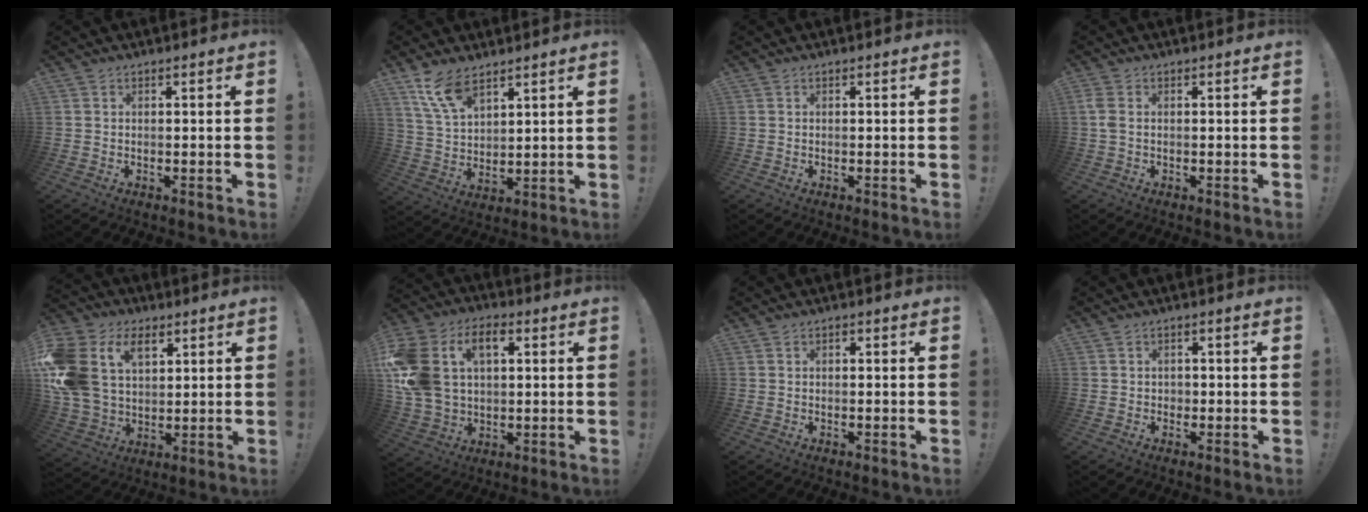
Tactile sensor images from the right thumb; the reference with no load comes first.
{"total": 10.2, "force": [7.3, 4.1, 5.8], "torque": [-0.114, -0.034, 0.140]}
{"total": 0.0}
{"total": 2.4, "force": [0.5, 1.3, 2.0], "torque": [-0.033, 0.002, 0.009]}
{"total": 19.8, "force": [7.4, 14.1, 11.7], "torque": [-0.243, -0.028, 0.135]}
{"total": 18.7, "force": [5.4, 13.1, 12.2], "torque": [-0.239, -0.007, 0.095]}
{"total": 0.7, "force": [-0.4, 0.5, 0.3], "torque": [-0.004, 0.003, -0.008]}
{"total": 1.7, "force": [-0.7, 1.4, 0.8], "torque": [-0.004, 0.002, -0.015]}